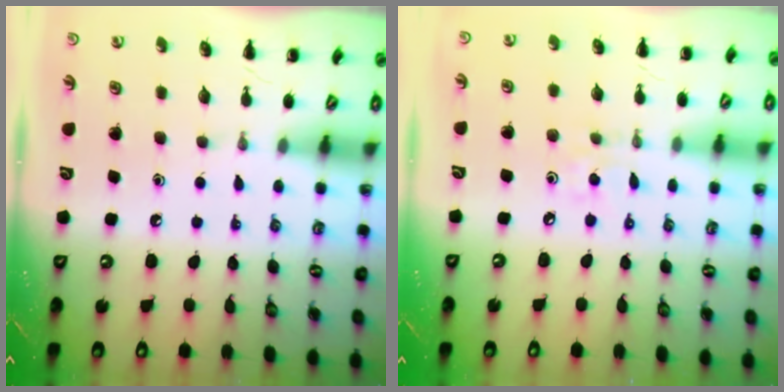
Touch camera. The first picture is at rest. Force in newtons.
{"total": 2.1, "press": 2.1, "slide": 0.6}